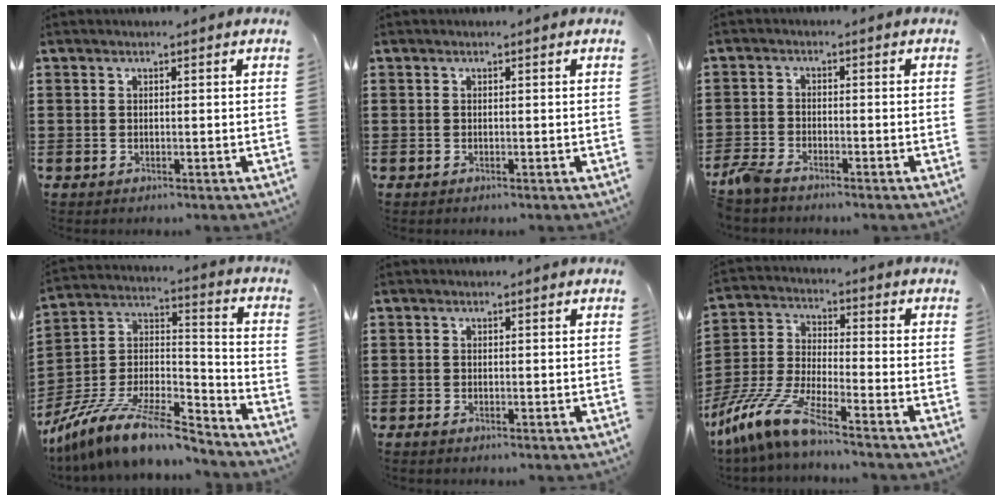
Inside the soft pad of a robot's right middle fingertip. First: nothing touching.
{"total": 0.0}
{"total": 3.2, "force": [-2.9, 0.7, 1.2], "torque": [-0.051, -0.006, -0.066]}
{"total": 12.5, "force": [-10.3, 1.7, 7.0], "torque": [-0.137, 0.012, -0.196]}
{"total": 0.6, "force": [-0.5, 0.0, 0.3], "torque": [-0.007, -0.006, -0.008]}
{"total": 10.1, "force": [-8.1, 0.8, 5.9], "torque": [-0.158, -0.013, -0.172]}